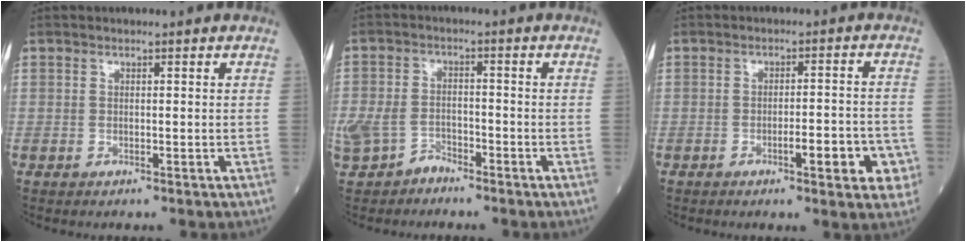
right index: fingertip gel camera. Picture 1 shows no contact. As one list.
[{"total": 7.8, "force": [-4.7, 5.5, 3.1], "torque": [-0.083, 0.012, -0.083]}, {"total": 6.5, "force": [-2.6, 1.3, 5.8], "torque": [-0.070, 0.006, -0.031]}]